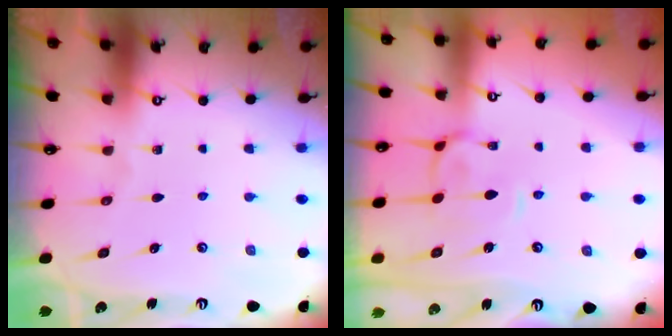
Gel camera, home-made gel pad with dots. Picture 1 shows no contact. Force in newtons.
{"total": 0.8, "press": 0.4, "slide": 0.7}